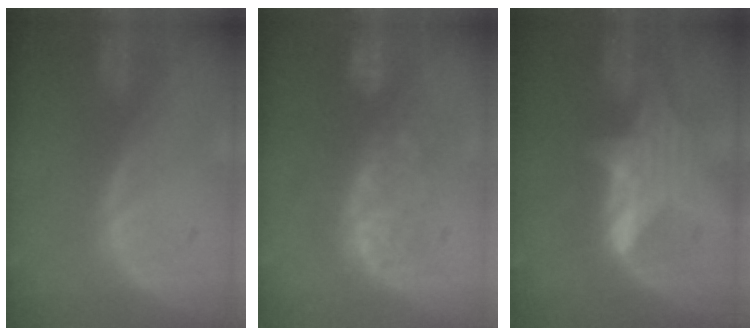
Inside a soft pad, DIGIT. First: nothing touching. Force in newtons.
{"total": 8.7, "press": 7.8, "slide": 3.8}
{"total": 5.9, "press": 5.8, "slide": 0.8}